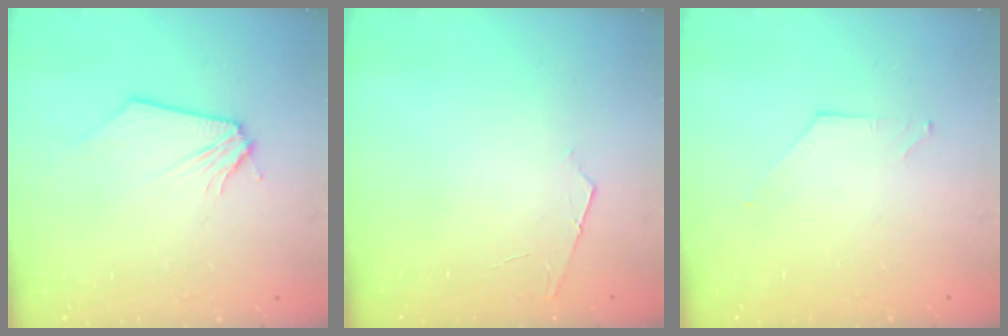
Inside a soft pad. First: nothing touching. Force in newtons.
{"total": 4.1, "press": 4.0, "slide": 0.5}
{"total": 0.0}